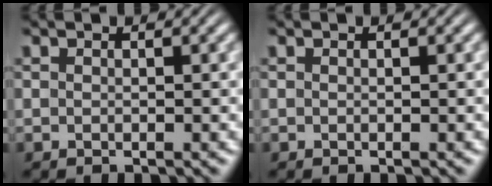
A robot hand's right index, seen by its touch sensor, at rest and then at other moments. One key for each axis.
{"total": 0.0}